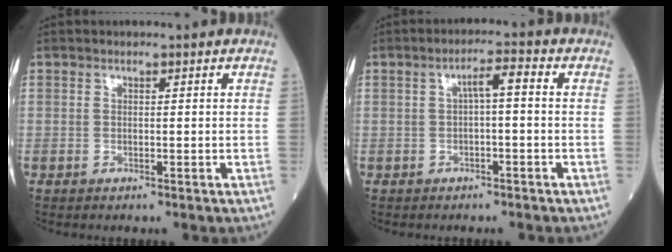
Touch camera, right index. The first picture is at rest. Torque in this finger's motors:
{"motor_torque": [0.36, -0.10, 0.06, 0.05]}